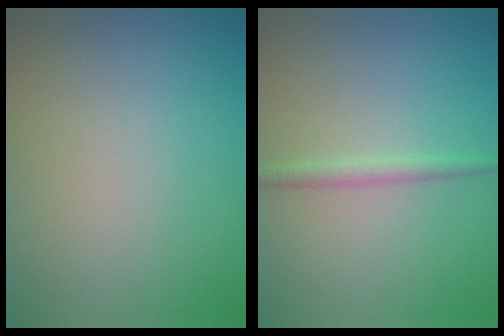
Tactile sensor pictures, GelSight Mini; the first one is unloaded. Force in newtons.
{"total": 1.5, "press": 1.5, "slide": 0.1}